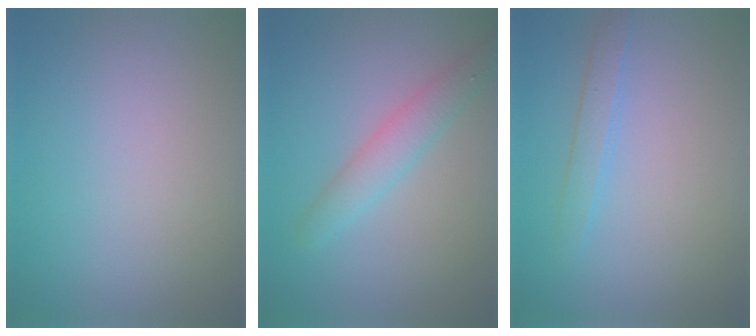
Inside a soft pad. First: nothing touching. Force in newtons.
{"total": 2.8, "press": 2.8, "slide": 0.0}
{"total": 1.7, "press": 1.7, "slide": 0.1}